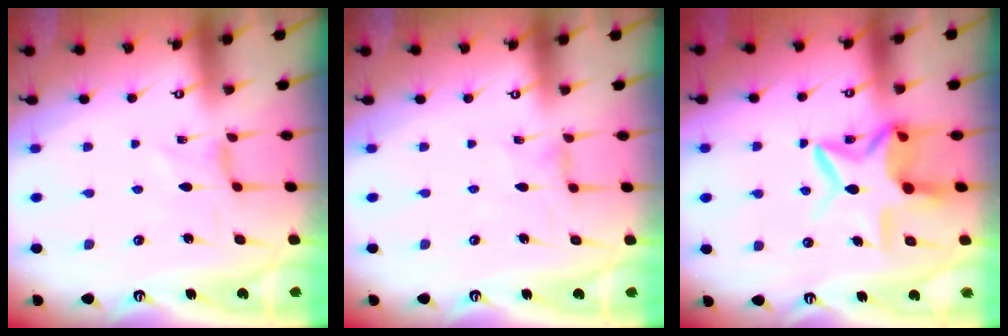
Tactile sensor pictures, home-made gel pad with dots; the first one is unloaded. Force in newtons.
{"total": 0.8, "press": 0.7, "slide": 0.3}
{"total": 13.3, "press": 13.2, "slide": 1.7}